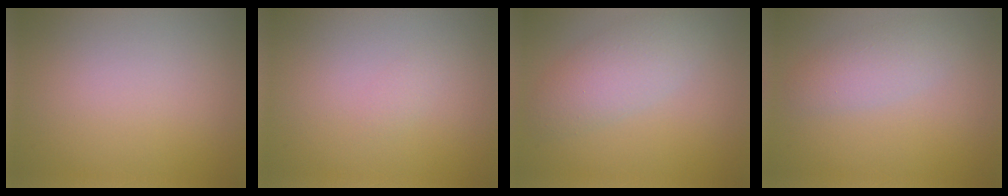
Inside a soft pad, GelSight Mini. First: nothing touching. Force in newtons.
{"total": 0.7, "press": 0.7, "slide": 0.1}
{"total": 3.9, "press": 3.9, "slide": 0.0}
{"total": 2.6, "press": 2.6, "slide": 0.1}